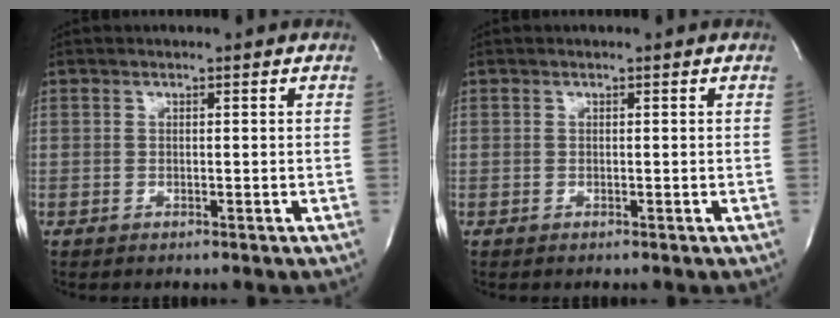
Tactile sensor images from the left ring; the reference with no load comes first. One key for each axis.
{"total": 0.0}